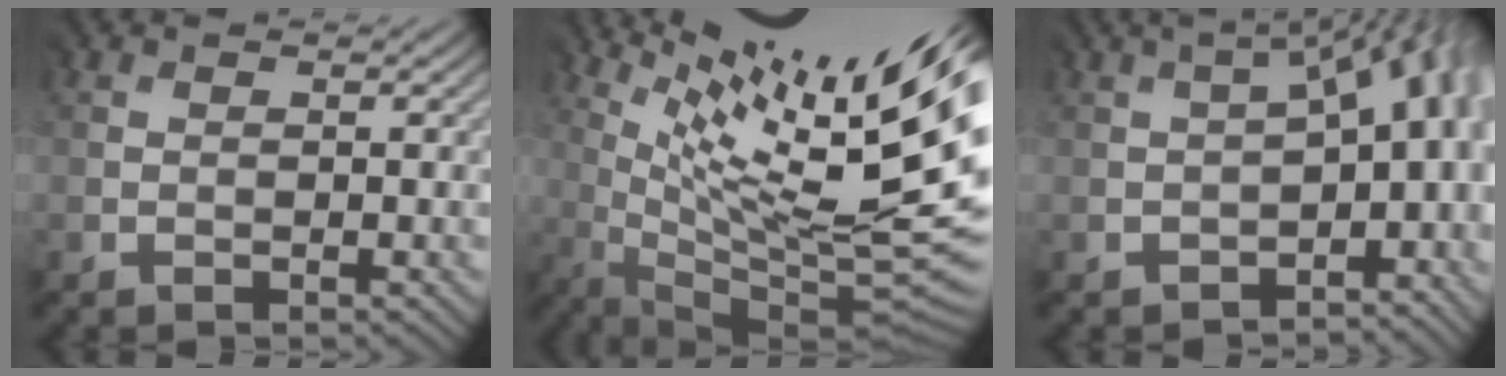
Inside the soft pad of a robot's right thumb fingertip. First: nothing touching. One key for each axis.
{"total": 16.7, "fx": 6.4, "fy": 3.5, "fz": 15.0, "tx": -0.215, "ty": 0.009, "tz": 0.129}
{"total": 8.7, "fx": -2.8, "fy": 4.2, "fz": 7.1, "tx": -0.077, "ty": -0.013, "tz": -0.027}